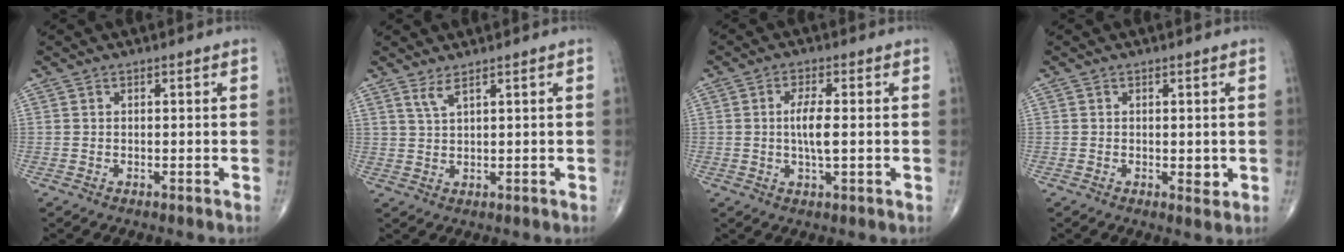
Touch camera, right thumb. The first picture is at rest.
{"total": 2.5, "force": [1.8, 0.1, 1.7], "torque": [-0.042, -0.013, 0.042]}
{"total": 5.2, "force": [0.1, 1.4, 5.0], "torque": [-0.102, -0.005, -0.002]}
{"total": 1.9, "force": [-0.2, 1.0, 1.6], "torque": [-0.017, -0.005, -0.003]}